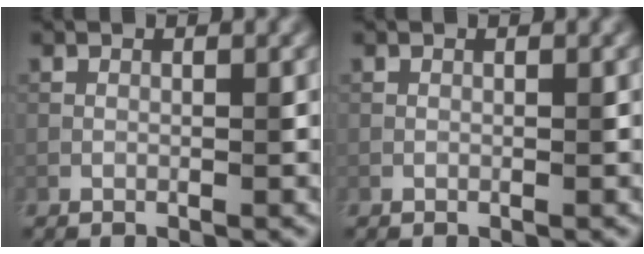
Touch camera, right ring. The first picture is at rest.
{"total": 0.0}